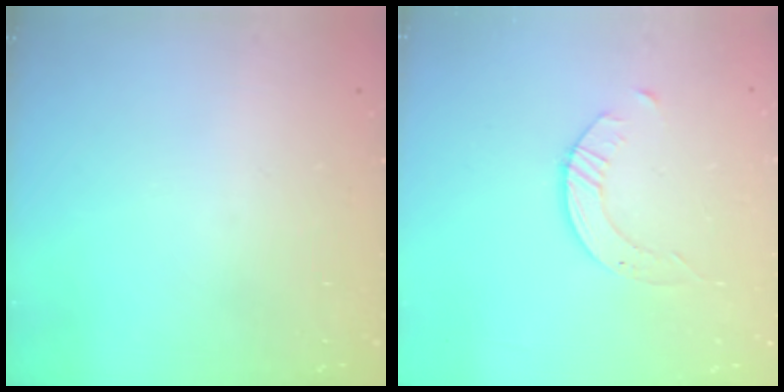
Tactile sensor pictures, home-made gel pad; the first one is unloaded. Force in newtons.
{"total": 2.6, "press": 2.6, "slide": 0.3}